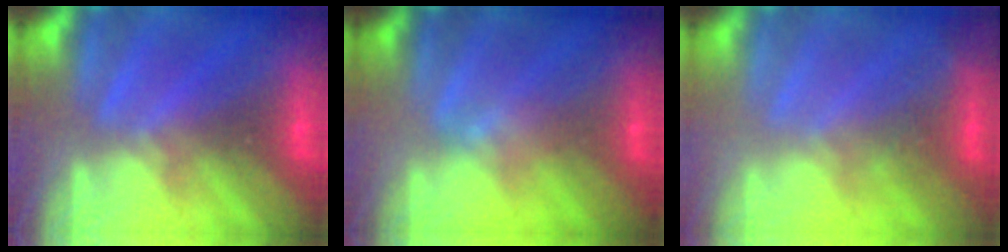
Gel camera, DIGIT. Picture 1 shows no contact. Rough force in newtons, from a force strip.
{"total": 2.3}
{"total": 2.2}